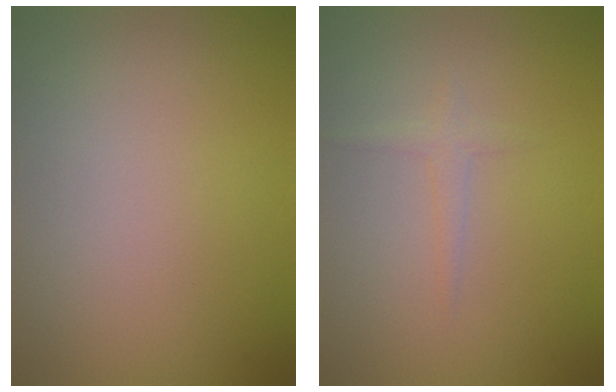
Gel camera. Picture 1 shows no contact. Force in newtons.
{"total": 1.1, "press": 1.1, "slide": 0.0}